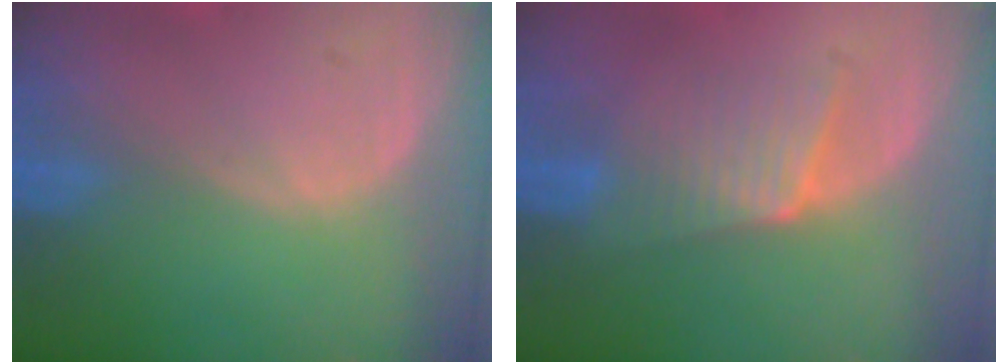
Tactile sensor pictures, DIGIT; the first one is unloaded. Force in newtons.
{"total": 5.8, "press": 5.4, "slide": 2.1}